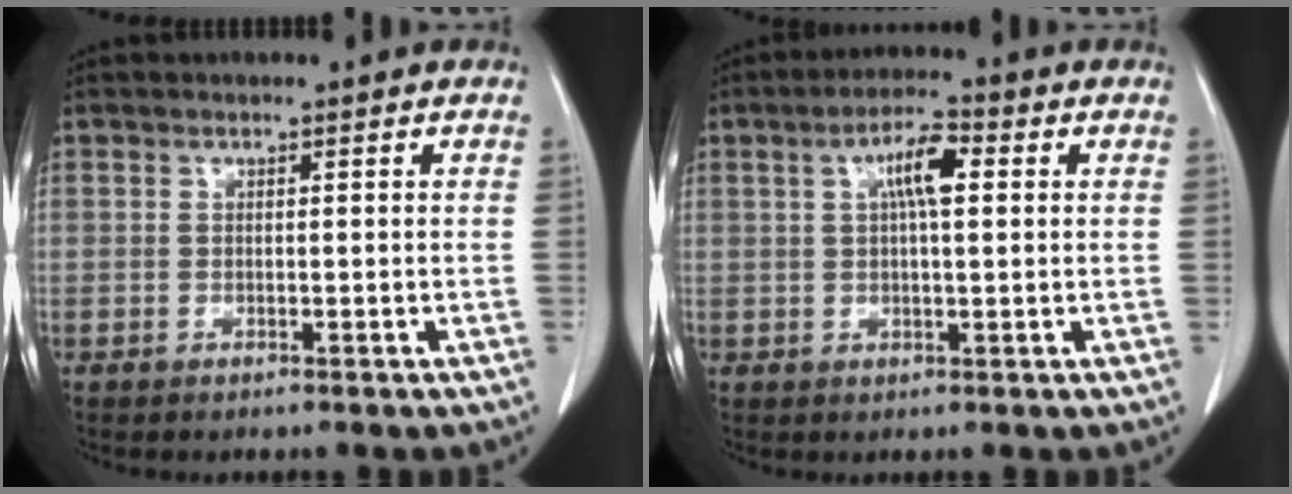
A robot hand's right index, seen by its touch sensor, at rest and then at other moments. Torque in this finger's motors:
{"motor_torque": [0.67, 0.14, 0.15, 0.05]}